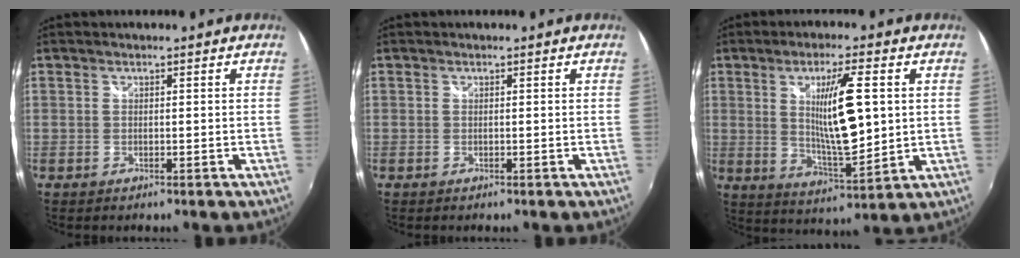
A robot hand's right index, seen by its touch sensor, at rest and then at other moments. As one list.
[{"total": 0.0}, {"total": 11.9, "force": [1.9, 2.5, 11.5], "torque": [-0.188, -0.012, 0.041]}]